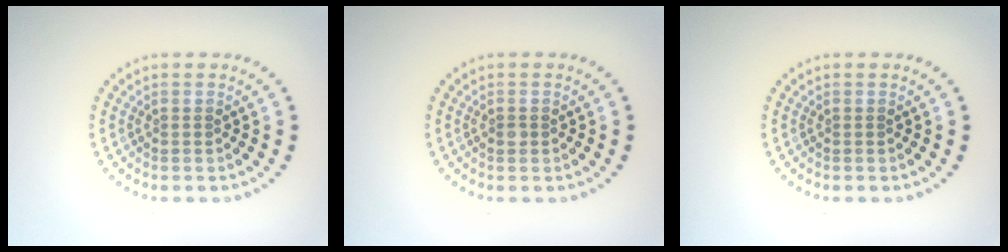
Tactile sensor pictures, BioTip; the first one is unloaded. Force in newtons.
{"total": 0.8, "press": 0.8, "slide": 0.1}
{"total": 0.0}